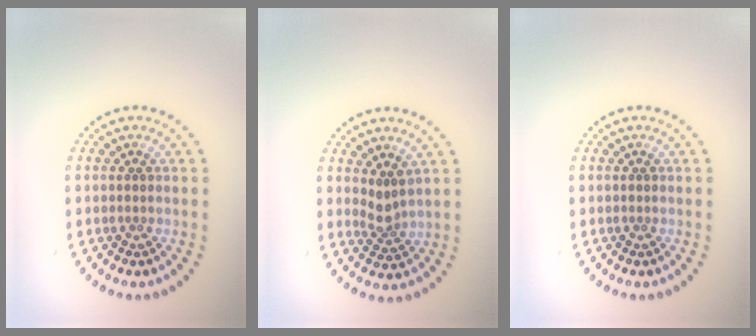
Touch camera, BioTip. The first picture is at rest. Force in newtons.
{"total": 1.9, "press": 1.3, "slide": 1.4}
{"total": 0.0}